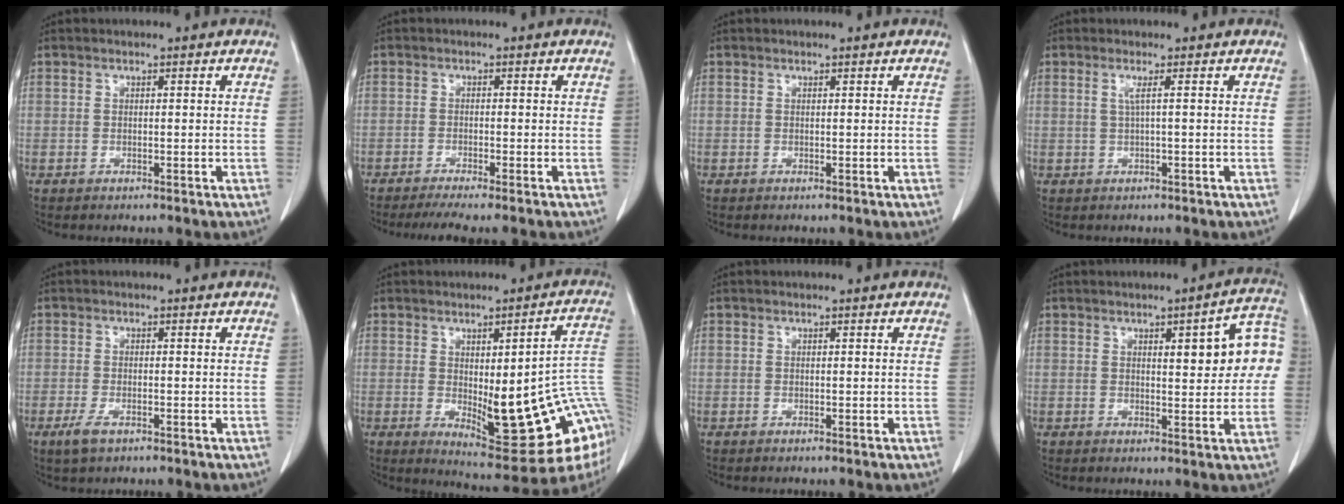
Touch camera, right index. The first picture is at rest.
{"total": 4.5, "force": [-3.8, -0.5, 2.3], "torque": [-0.030, -0.008, -0.059]}
{"total": 0.0}
{"total": 1.4, "force": [0.3, -0.5, 1.3], "torque": [-0.031, 0.002, 0.006]}
{"total": 2.7, "force": [-1.4, 1.0, 2.0], "torque": [-0.046, -0.003, -0.024]}
{"total": 20.7, "force": [-2.3, 4.0, 20.2], "torque": [-0.194, 0.001, -0.012]}
{"total": 0.0}
{"total": 9.3, "force": [1.6, 2.3, 8.9], "torque": [-0.107, 0.024, 0.018]}